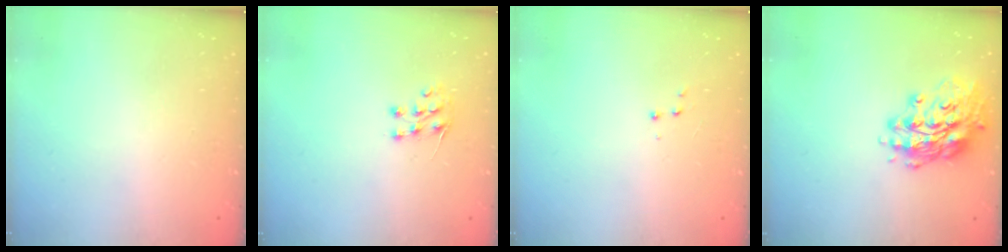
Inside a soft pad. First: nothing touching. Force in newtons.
{"total": 6.7, "press": 6.5, "slide": 1.4}
{"total": 3.6, "press": 3.5, "slide": 0.7}
{"total": 15.0, "press": 14.7, "slide": 2.6}